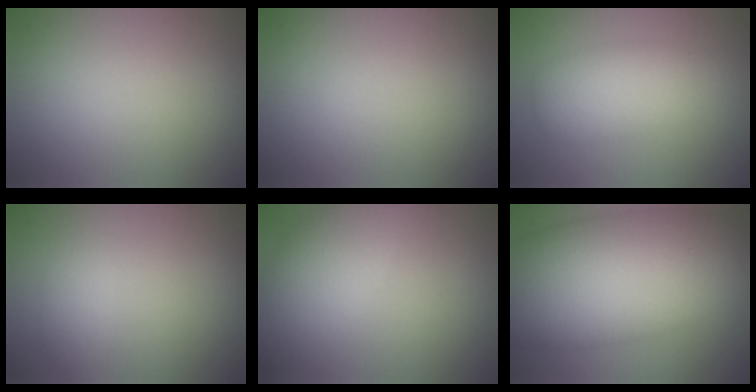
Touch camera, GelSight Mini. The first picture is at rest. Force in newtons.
{"total": 0.0}
{"total": 2.9, "press": 2.9, "slide": 0.2}
{"total": 1.1, "press": 1.1, "slide": 0.0}
{"total": 4.3, "press": 4.3, "slide": 0.1}
{"total": 13.0, "press": 13.0, "slide": 0.1}